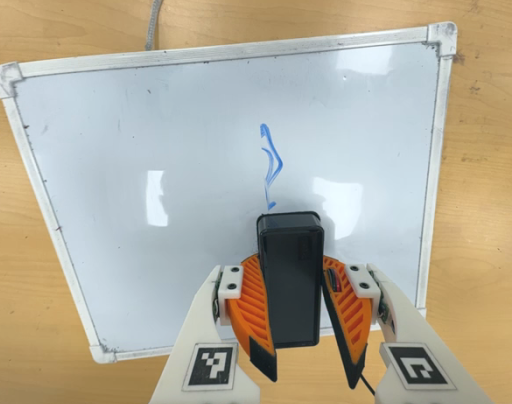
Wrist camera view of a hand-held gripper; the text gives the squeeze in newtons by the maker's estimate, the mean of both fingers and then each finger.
{"total": 9.7, "left": 9.9, "right": 9.5}